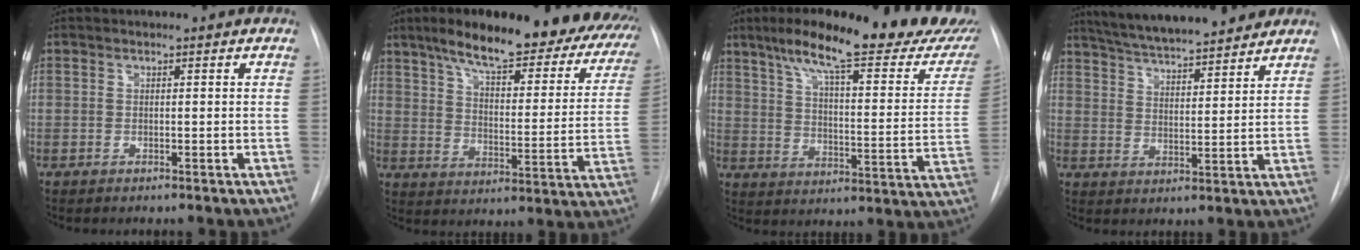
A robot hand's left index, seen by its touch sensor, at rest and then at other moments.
{"total": 27.6, "force": [21.7, 7.3, 15.4], "torque": [-0.203, -0.011, 0.267]}
{"total": 27.9, "force": [22.2, 4.5, 16.2], "torque": [-0.227, -0.029, 0.285]}
{"total": 17.1, "force": [15.1, 2.3, 7.7], "torque": [-0.132, 0.021, 0.232]}